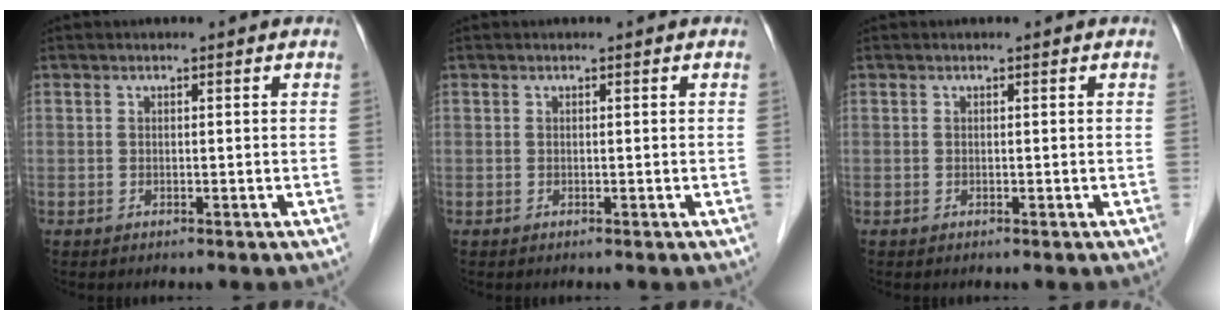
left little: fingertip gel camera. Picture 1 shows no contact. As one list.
[{"total": 0.0}, {"total": 0.0}]